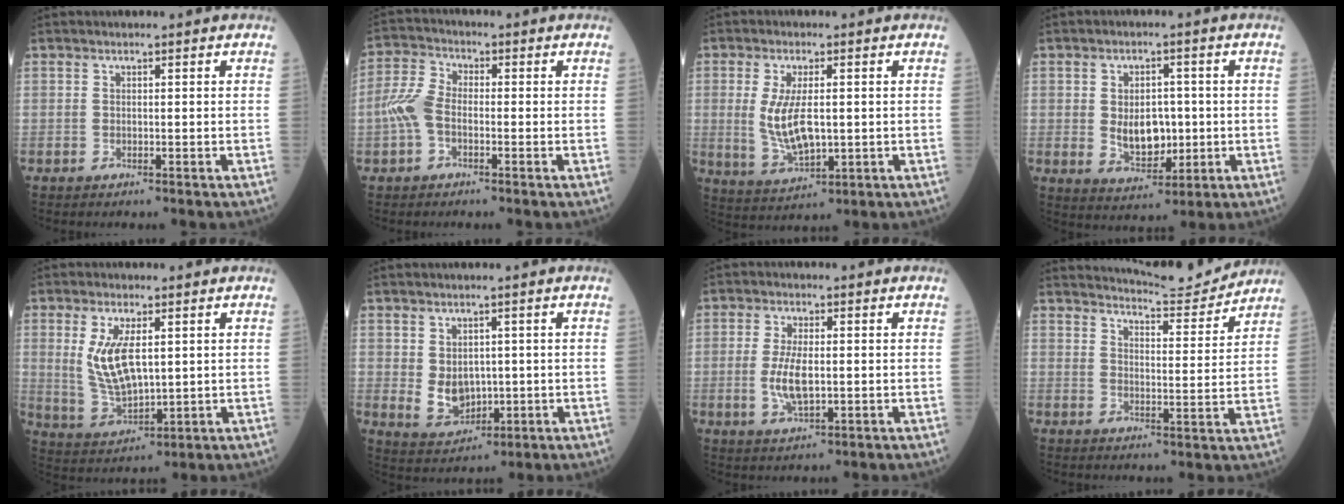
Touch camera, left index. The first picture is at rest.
{"total": 5.4, "force": [-1.5, 3.1, 4.2], "torque": [-0.107, 0.012, -0.037]}
{"total": 7.8, "force": [0.2, 2.8, 7.3], "torque": [-0.159, -0.008, 0.011]}
{"total": 6.9, "force": [-0.3, 4.2, 5.4], "torque": [-0.093, 0.000, 0.006]}
{"total": 8.5, "force": [1.9, 3.2, 7.6], "torque": [-0.165, -0.005, 0.047]}
{"total": 5.4, "force": [0.0, 4.1, 3.5], "torque": [-0.071, 0.000, 0.020]}
{"total": 5.5, "force": [-0.5, 1.8, 5.2], "torque": [-0.114, -0.006, -0.006]}
{"total": 9.1, "force": [9.0, -0.5, 0.5], "torque": [-0.019, -0.012, 0.127]}